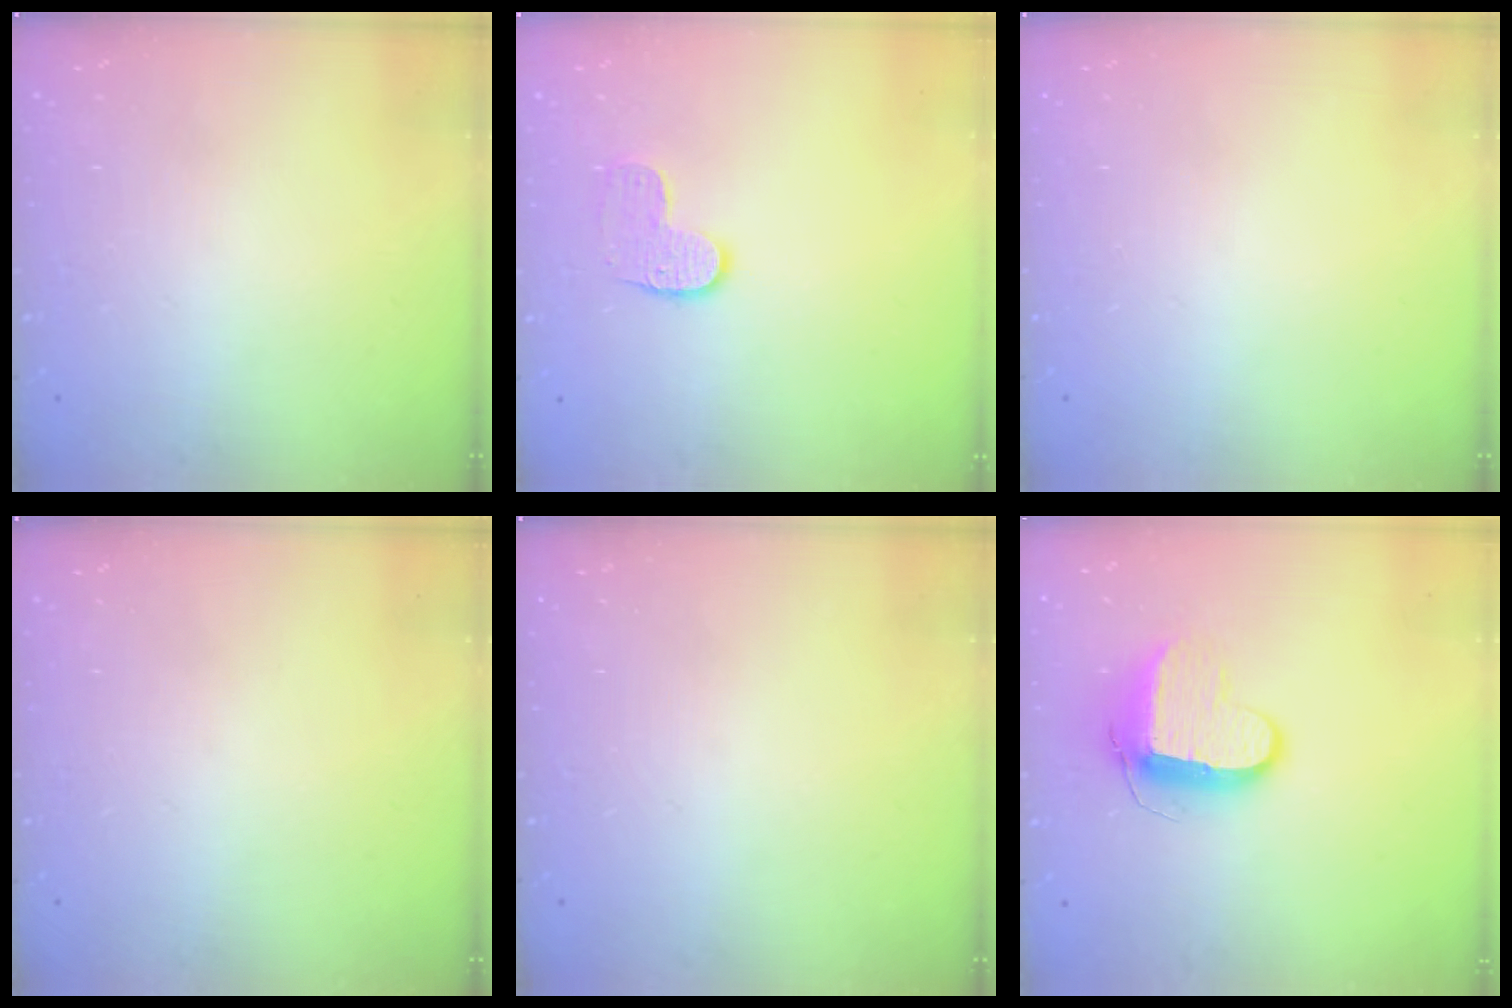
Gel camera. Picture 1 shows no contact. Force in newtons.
{"total": 6.8, "press": 6.8, "slide": 0.2}
{"total": 0.0}
{"total": 0.0}
{"total": 0.0}
{"total": 10.4, "press": 10.4, "slide": 0.5}